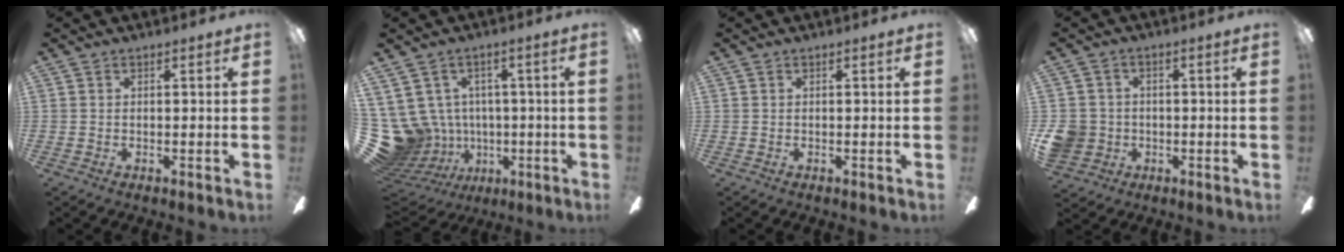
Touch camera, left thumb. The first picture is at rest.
{"total": 12.2, "force": [-0.6, 11.5, 3.8], "torque": [-0.141, -0.013, 0.009]}
{"total": 0.0}
{"total": 6.7, "force": [-1.2, 6.3, 2.0], "torque": [-0.062, 0.015, -0.021]}